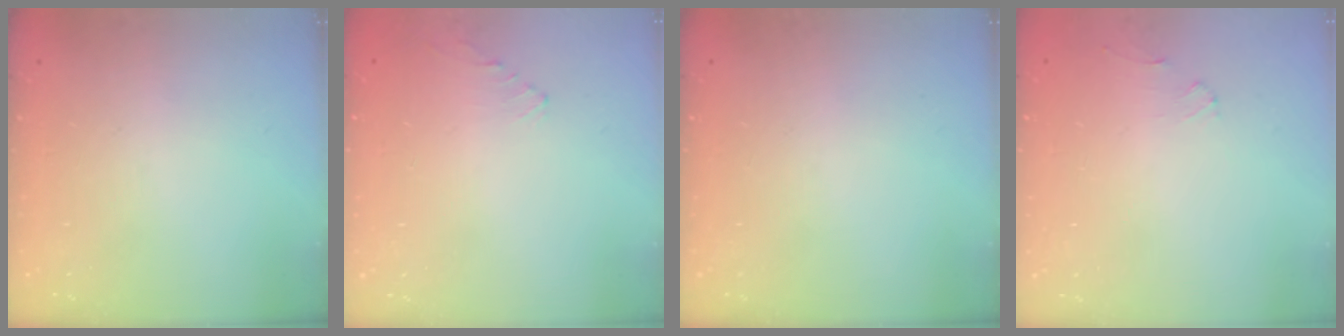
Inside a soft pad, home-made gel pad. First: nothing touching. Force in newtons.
{"total": 1.0, "press": 0.9, "slide": 0.4}
{"total": 0.0}
{"total": 0.6, "press": 0.5, "slide": 0.4}